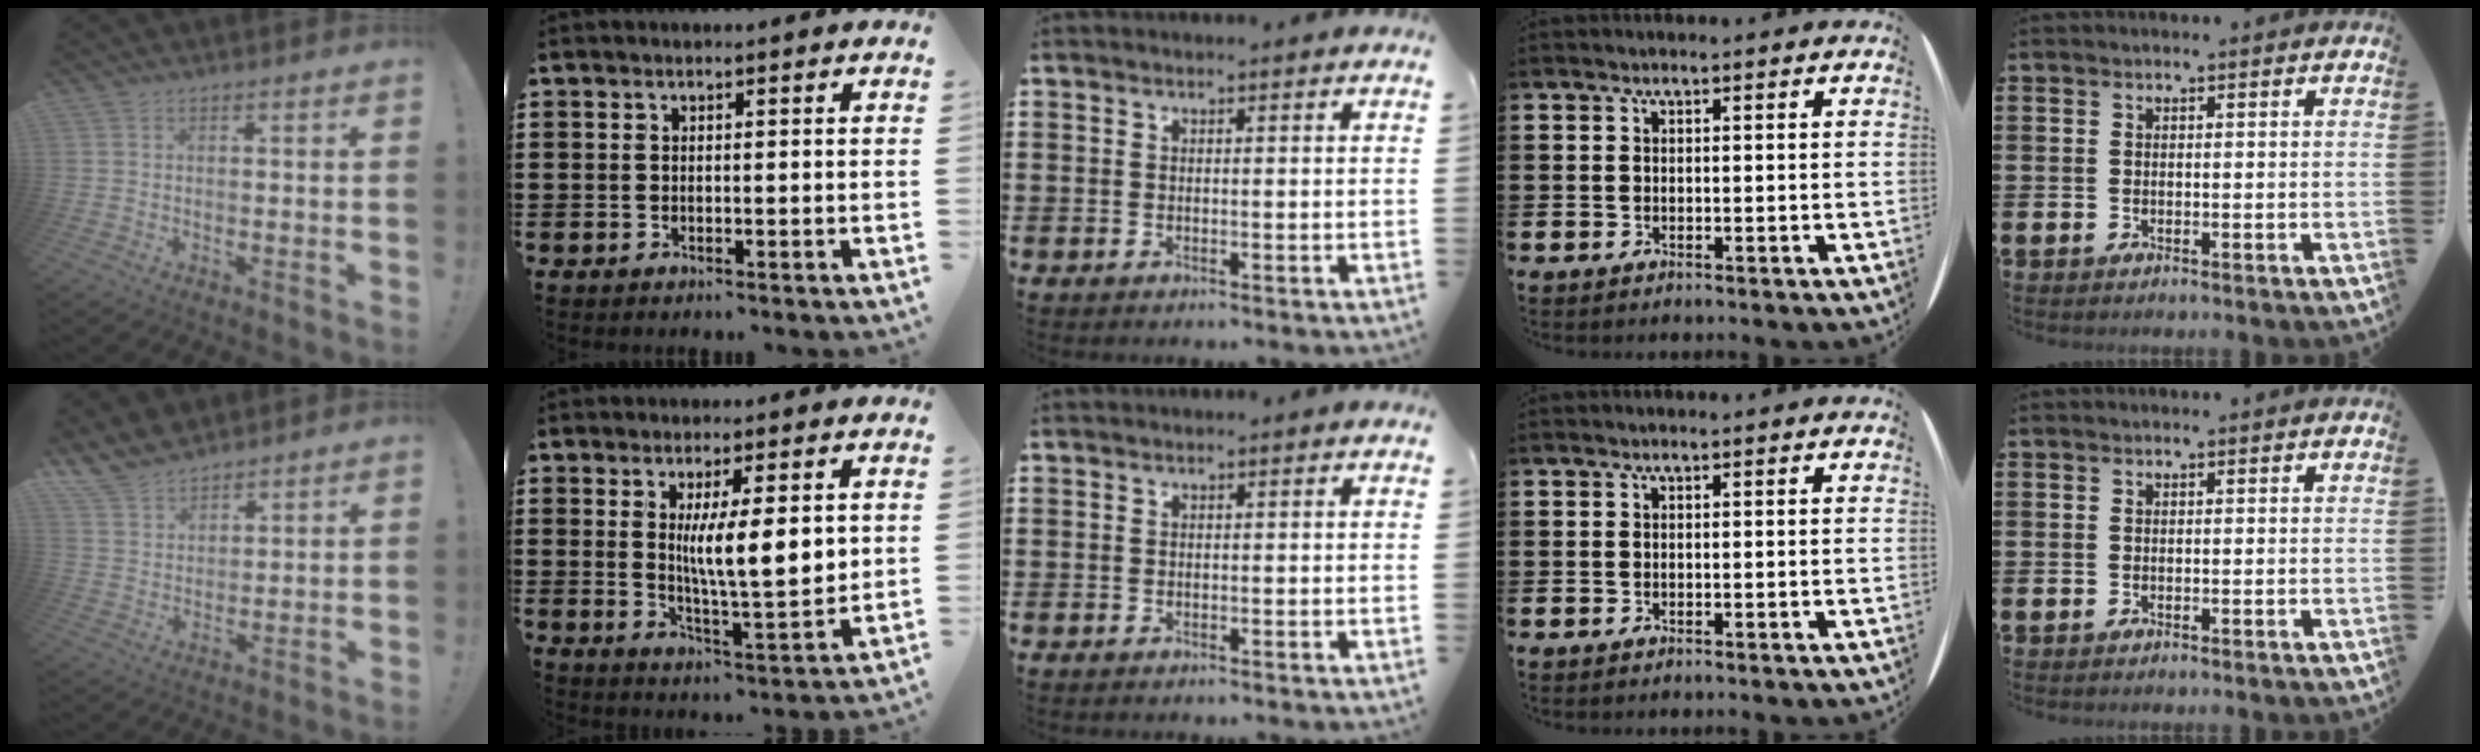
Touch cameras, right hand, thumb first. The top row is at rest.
{"thumb": {"total": 8.1, "force": [7.1, 3.5, 1.6], "torque": [-0.043, -0.049, 0.141]}, "index": {"total": 9.3, "force": [1.9, 2.1, 8.9], "torque": [-0.154, -0.006, 0.029]}}